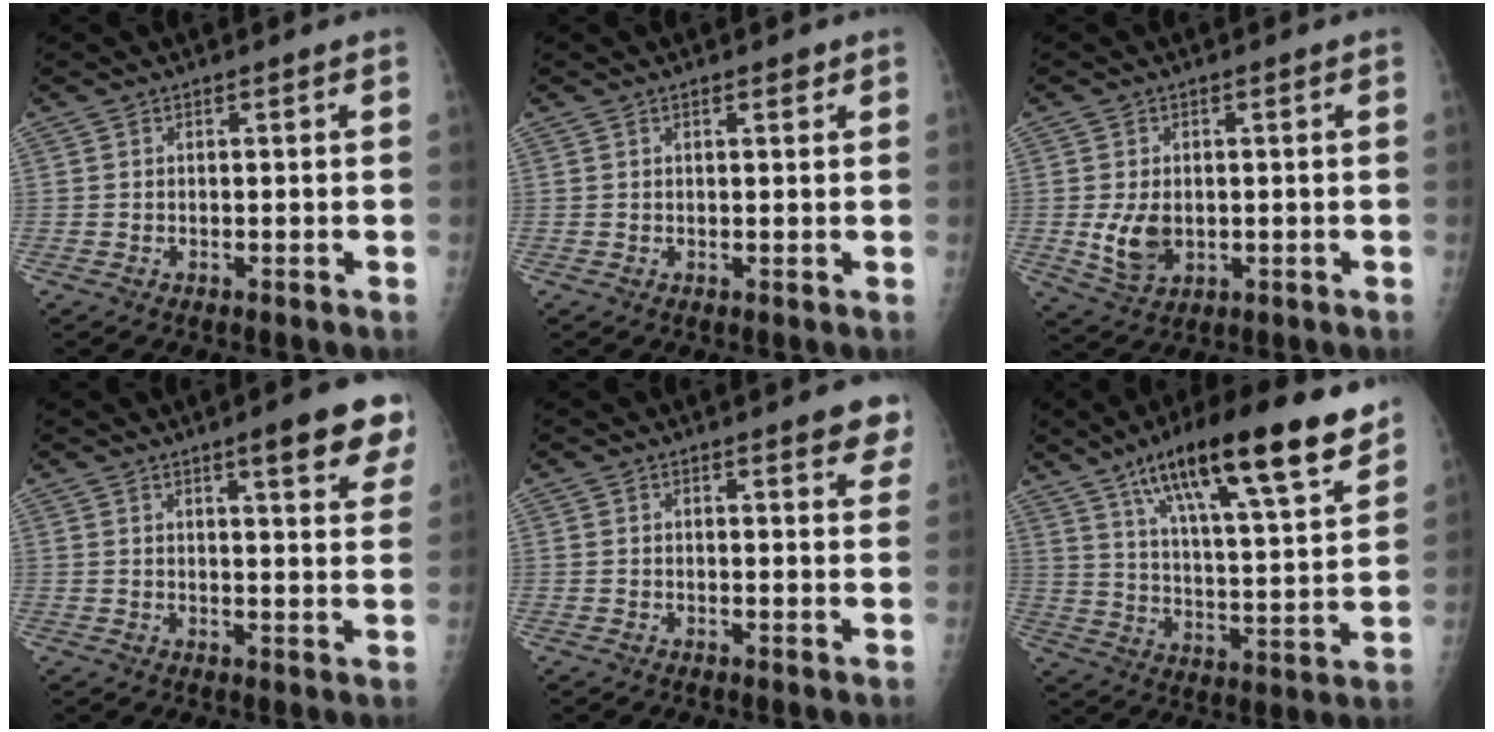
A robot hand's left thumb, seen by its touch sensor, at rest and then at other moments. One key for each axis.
{"total": 1.4, "fx": 0.9, "fy": 0.5, "fz": 1.0, "tx": -0.009, "ty": -0.002, "tz": 0.011}
{"total": 6.2, "fx": -0.4, "fy": 4.3, "fz": 4.5, "tx": -0.072, "ty": -0.009, "tz": 0.005}
{"total": 9.9, "fx": 6.0, "fy": 1.7, "fz": 7.7, "tx": -0.080, "ty": -0.026, "tz": 0.071}
{"total": 5.1, "fx": 3.4, "fy": 1.3, "fz": 3.6, "tx": -0.023, "ty": -0.012, "tz": 0.034}
{"total": 23.8, "fx": 15.1, "fy": 5.3, "fz": 17.6, "tx": -0.263, "ty": -0.047, "tz": 0.245}